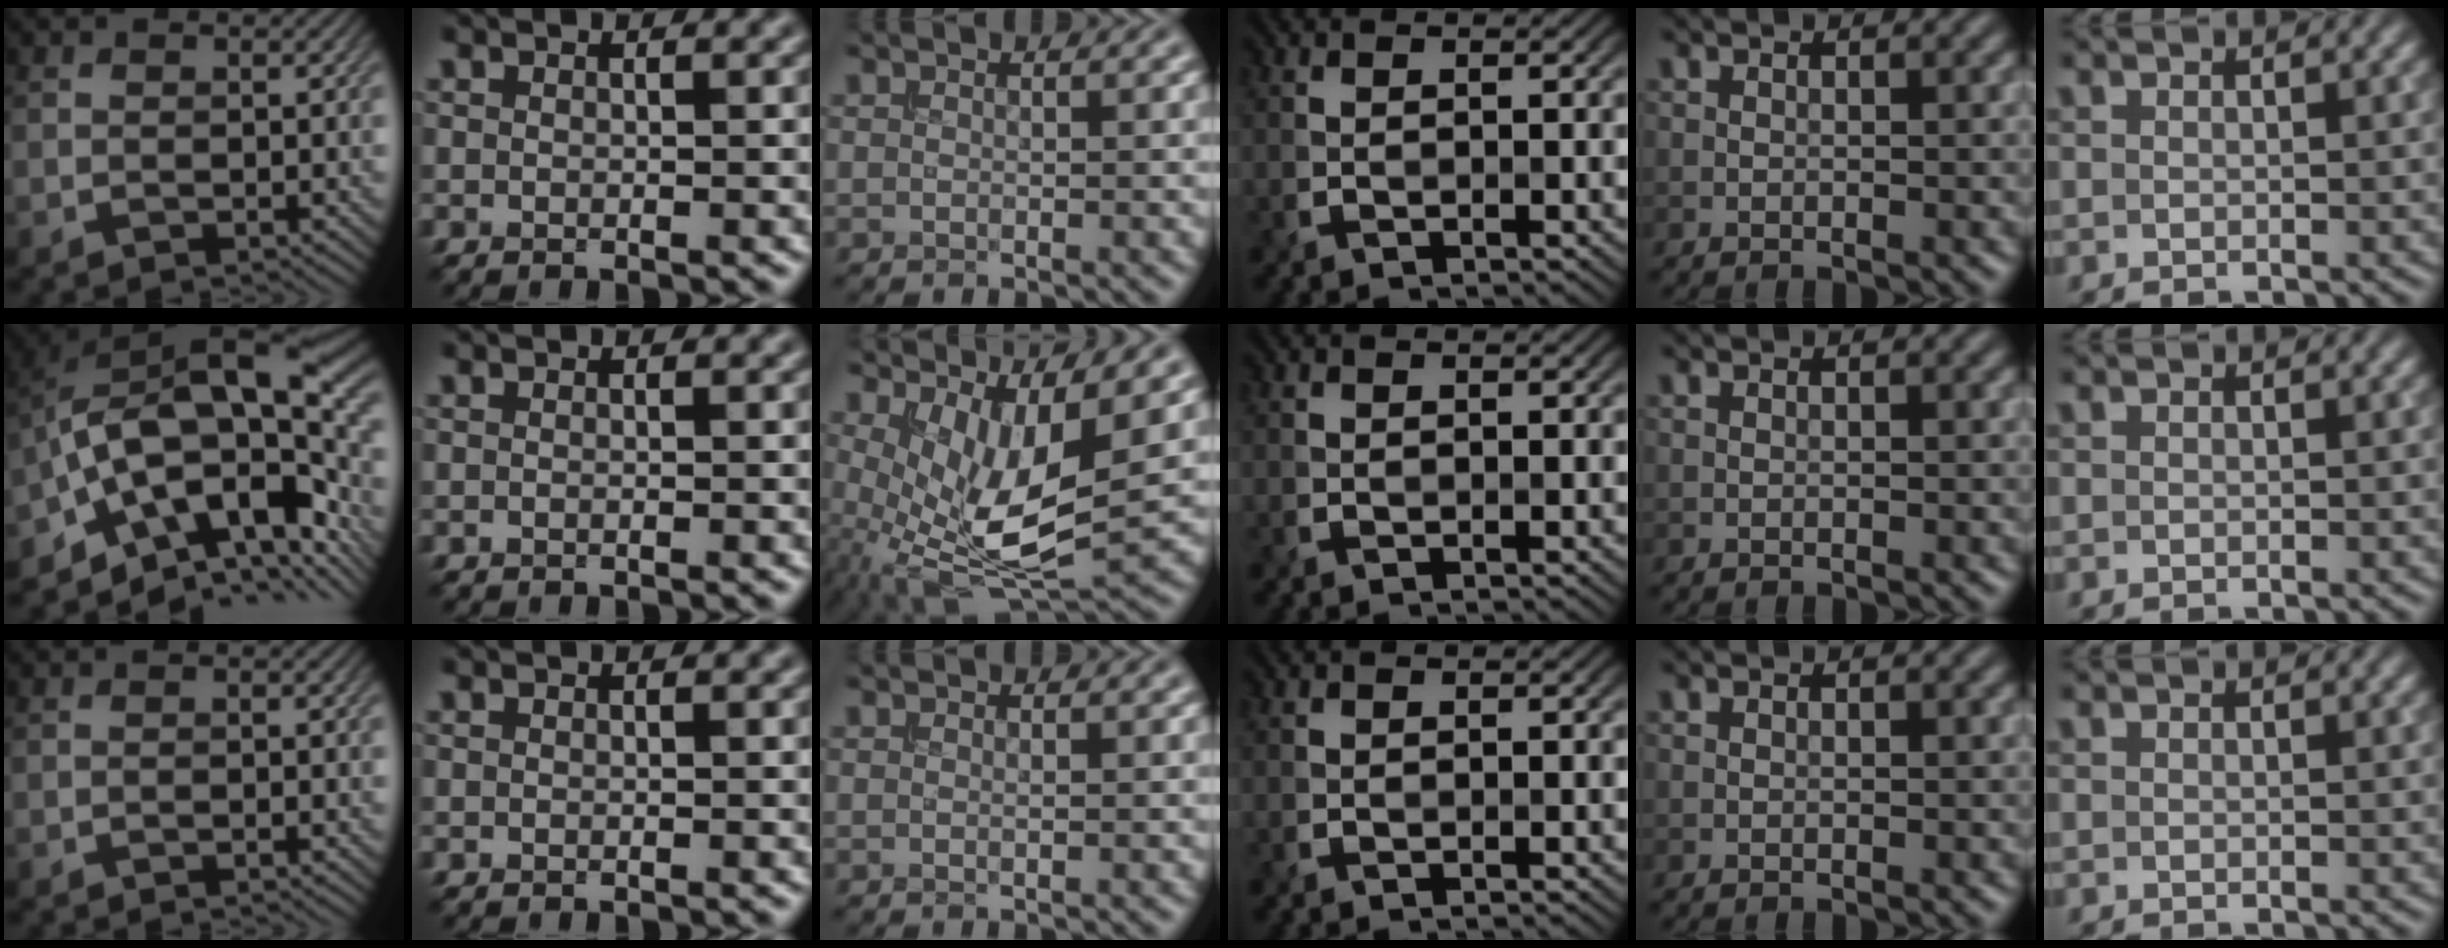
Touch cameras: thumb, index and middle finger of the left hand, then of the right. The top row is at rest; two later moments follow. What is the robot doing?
{"motion": "insert", "object": "bucket"}